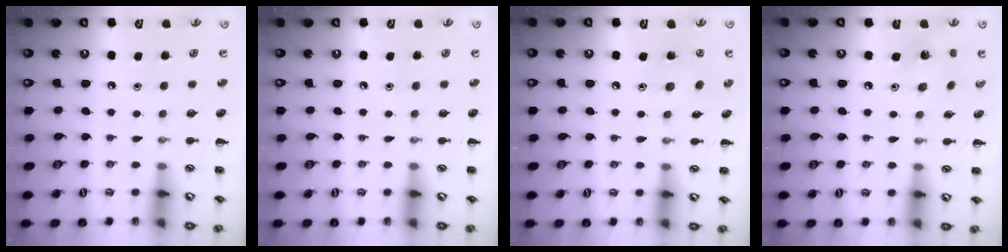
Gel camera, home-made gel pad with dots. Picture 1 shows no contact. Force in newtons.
{"total": 0.0}
{"total": 5.1, "press": 4.9, "slide": 1.4}
{"total": 2.6, "press": 2.6, "slide": 0.5}